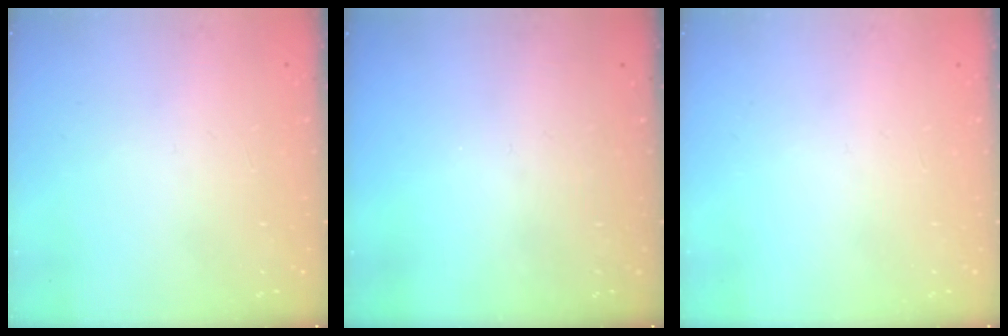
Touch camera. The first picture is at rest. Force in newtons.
{"total": 0.0}
{"total": 0.0}